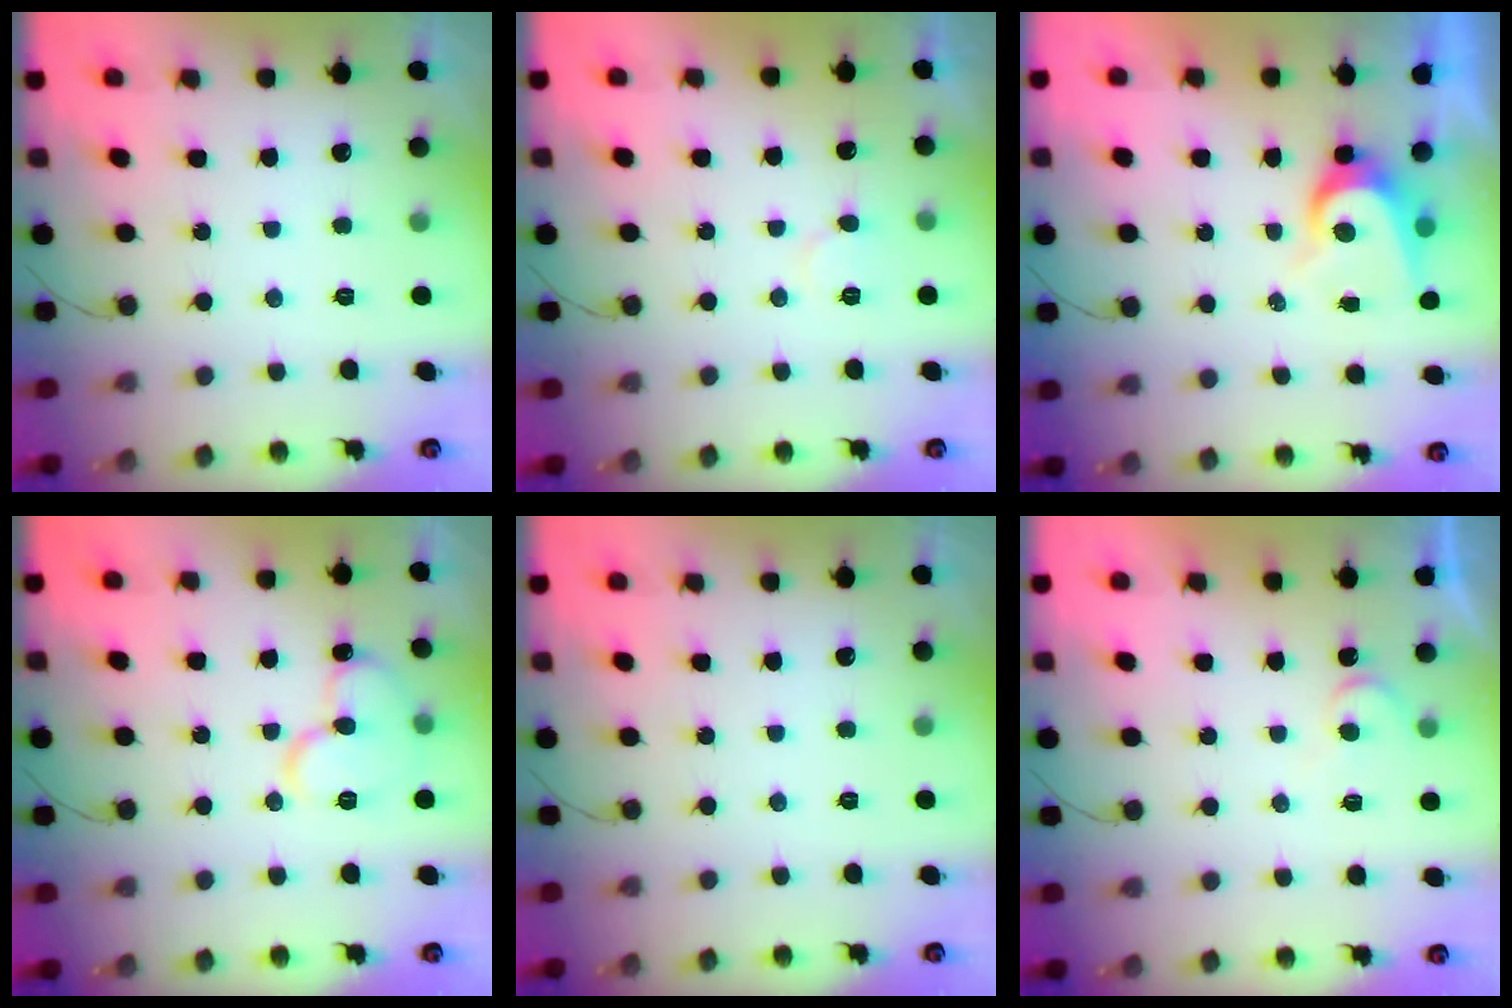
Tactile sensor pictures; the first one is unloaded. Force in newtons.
{"total": 5.7, "press": 5.6, "slide": 0.6}
{"total": 7.0, "press": 7.0, "slide": 0.7}
{"total": 12.1, "press": 12.0, "slide": 1.7}
{"total": 0.0}
{"total": 4.0, "press": 4.0, "slide": 0.3}